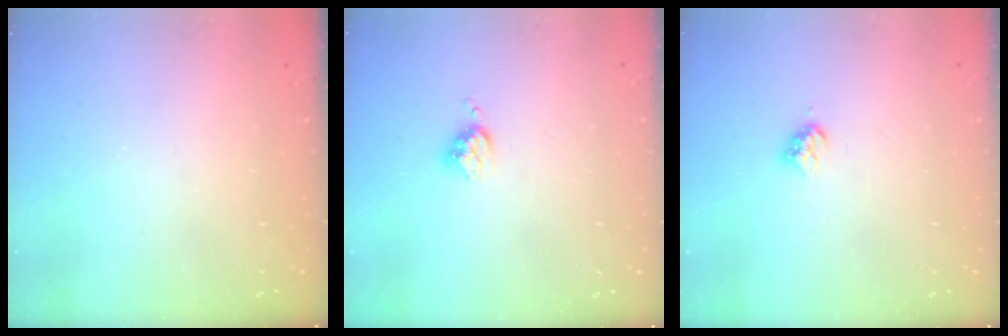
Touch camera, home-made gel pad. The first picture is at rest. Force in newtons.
{"total": 3.7, "press": 3.7, "slide": 0.4}
{"total": 3.1, "press": 3.1, "slide": 0.3}